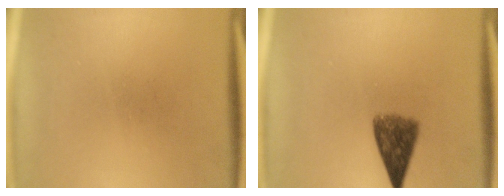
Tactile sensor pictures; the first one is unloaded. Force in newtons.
{"total": 6.1}